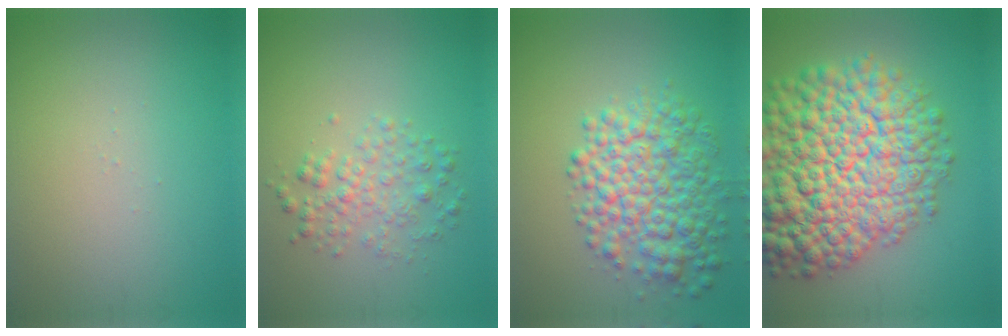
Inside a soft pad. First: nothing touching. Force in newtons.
{"total": 2.8, "press": 2.8, "slide": 0.0}
{"total": 7.0, "press": 7.0, "slide": 0.1}
{"total": 15.4, "press": 15.4, "slide": 0.6}